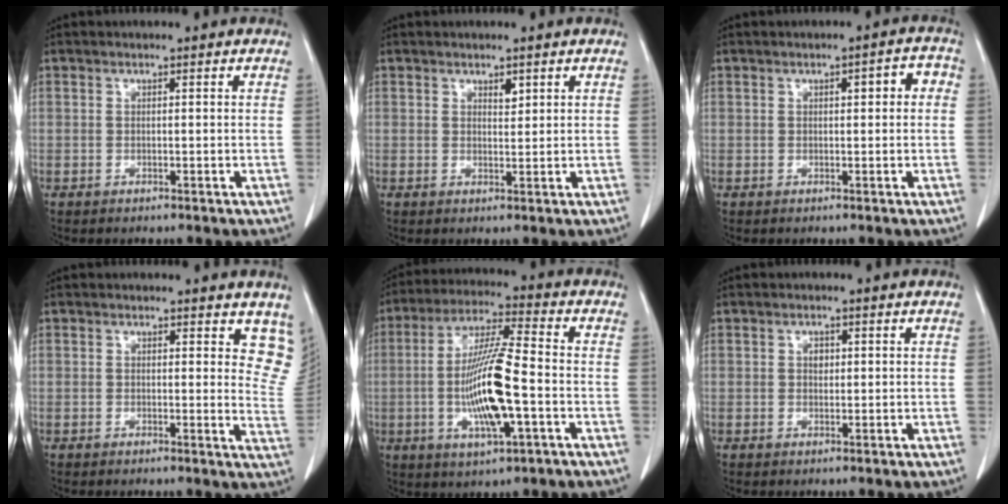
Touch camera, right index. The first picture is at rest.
{"total": 1.3, "force": [0.9, 0.6, 0.8], "torque": [-0.011, -0.005, 0.014]}
{"total": 3.3, "force": [0.4, 1.1, 3.0], "torque": [-0.037, 0.019, 0.002]}
{"total": 6.7, "force": [5.5, 2.6, 2.7], "torque": [-0.008, -0.024, 0.036]}
{"total": 13.7, "force": [-2.6, 1.6, 13.3], "torque": [-0.260, -0.003, -0.045]}
{"total": 1.3, "force": [0.3, 0.9, 0.9], "torque": [-0.013, 0.001, 0.005]}